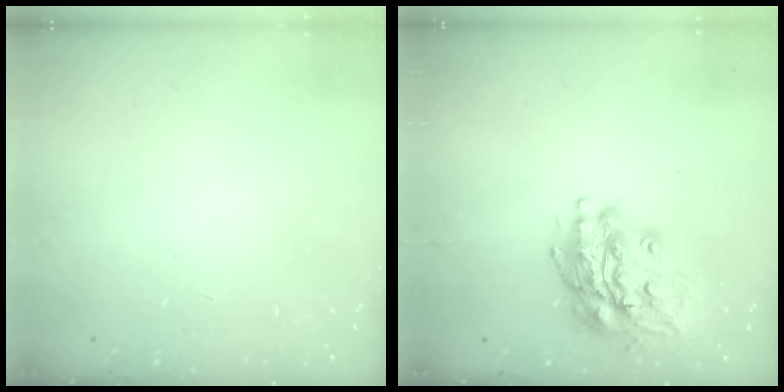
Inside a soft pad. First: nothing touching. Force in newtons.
{"total": 16.0, "press": 16.0, "slide": 1.4}